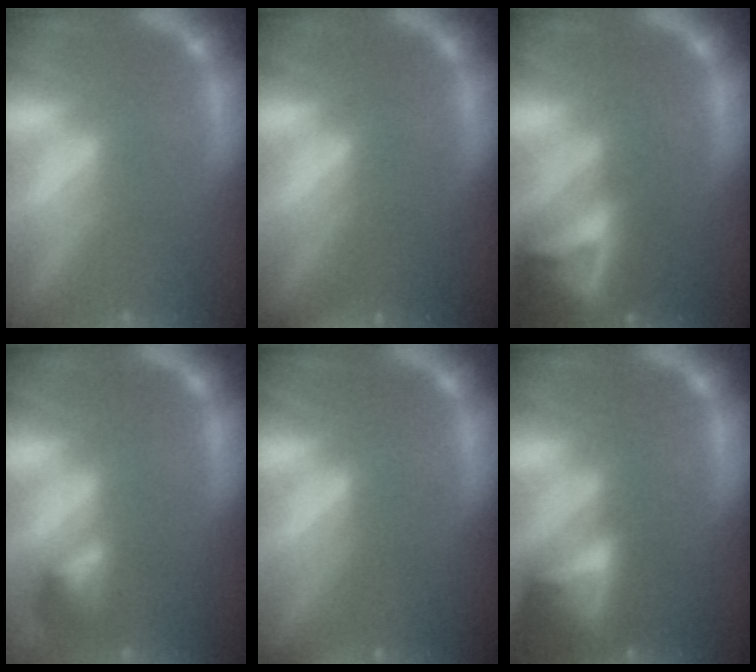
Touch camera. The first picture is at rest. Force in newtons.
{"total": 5.5}
{"total": 9.4}
{"total": 2.4}
{"total": 2.9}
{"total": 6.4}